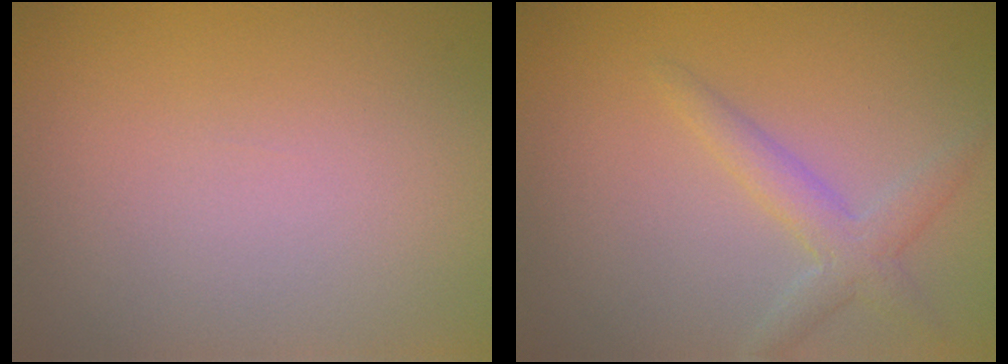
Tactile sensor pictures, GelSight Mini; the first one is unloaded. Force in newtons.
{"total": 2.5, "press": 2.5, "slide": 0.2}